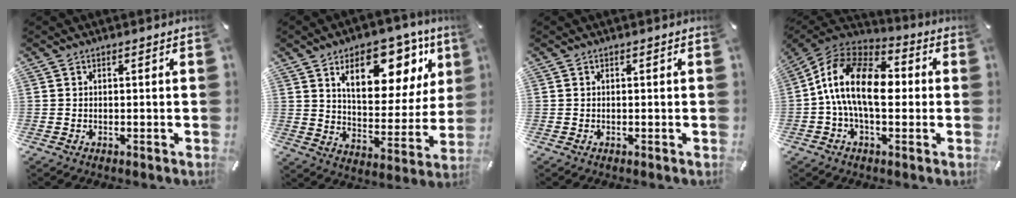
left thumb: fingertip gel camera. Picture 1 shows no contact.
{"total": 17.0, "force": [9.9, 9.2, 10.4], "torque": [-0.145, -0.050, 0.165]}
{"total": 0.0}
{"total": 16.1, "force": [-1.7, 9.1, 13.2], "torque": [-0.275, 0.010, -0.033]}